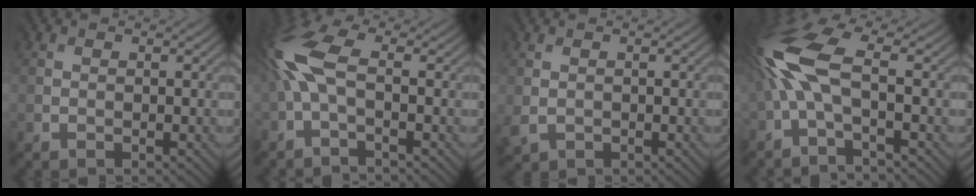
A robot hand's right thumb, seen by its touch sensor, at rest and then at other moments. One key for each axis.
{"total": 8.7, "fx": -0.1, "fy": 3.6, "fz": 7.9, "tx": -0.217, "ty": 0.015, "tz": -0.010}
{"total": 1.6, "fx": 0.0, "fy": 1.3, "fz": 0.8, "tx": -0.033, "ty": -0.002, "tz": 0.003}
{"total": 10.6, "fx": -0.4, "fy": 3.7, "fz": 9.9, "tx": -0.245, "ty": 0.018, "tz": -0.020}